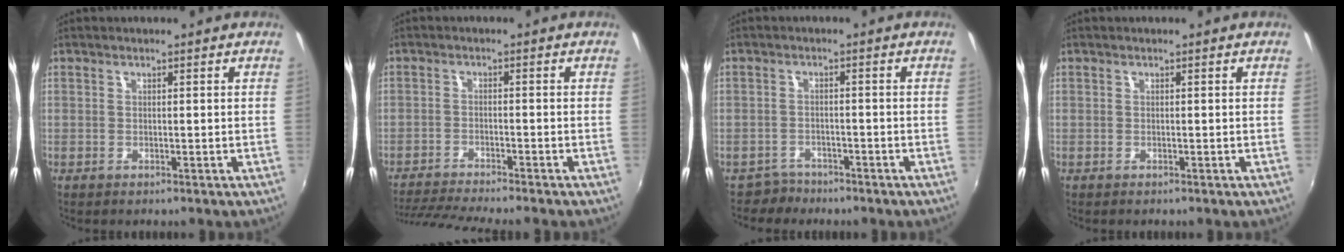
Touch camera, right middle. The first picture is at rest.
{"total": 8.8, "force": [-8.1, -0.8, 3.3], "torque": [-0.086, -0.020, -0.137]}
{"total": 3.0, "force": [-2.5, 1.6, -0.3], "torque": [-0.002, 0.004, -0.045]}
{"total": 0.0}